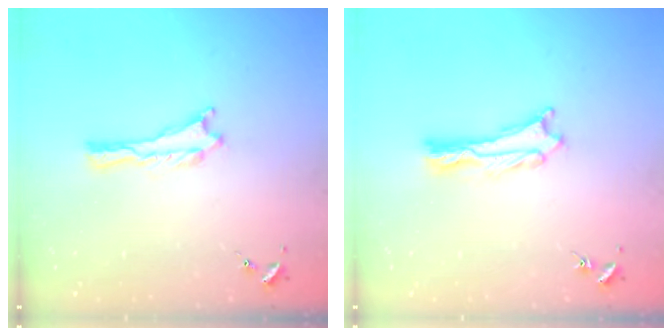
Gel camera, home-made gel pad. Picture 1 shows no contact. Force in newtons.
{"total": 1.1, "press": 1.1, "slide": 0.2}